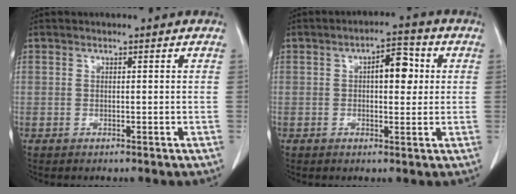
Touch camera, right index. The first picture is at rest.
{"total": 5.6, "force": [1.0, 2.3, 4.9], "torque": [-0.074, 0.018, 0.015]}